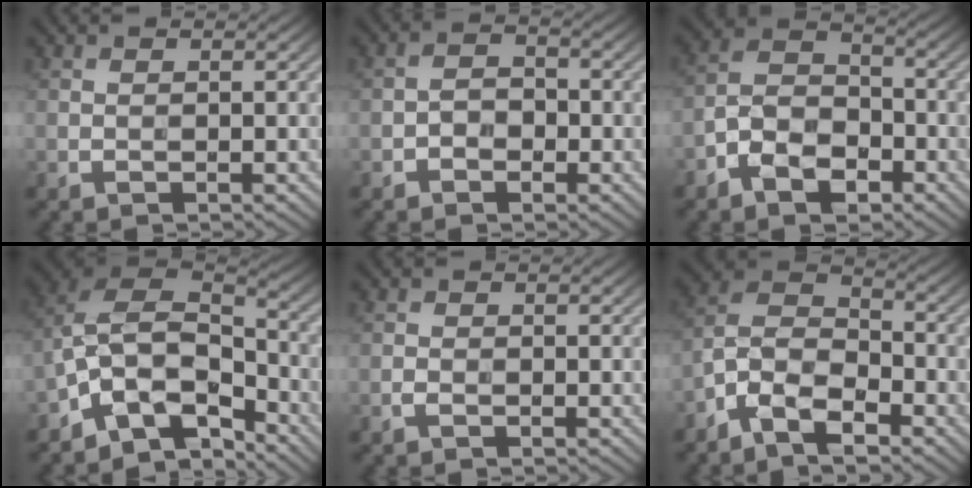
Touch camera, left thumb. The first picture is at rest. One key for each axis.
{"total": 2.5, "fx": -1.2, "fy": 1.7, "fz": 1.4, "tx": -0.022, "ty": 0.006, "tz": -0.028}
{"total": 7.6, "fx": -4.3, "fy": 4.3, "fz": 4.5, "tx": -0.087, "ty": 0.001, "tz": -0.096}
{"total": 12.3, "fx": -6.9, "fy": 6.6, "fz": 7.7, "tx": -0.149, "ty": -0.006, "tz": -0.142}
{"total": 0.9, "fx": -0.5, "fy": 0.6, "fz": 0.5, "tx": -0.012, "ty": -0.001, "tz": -0.011}
{"total": 9.4, "fx": -6.0, "fy": 4.4, "fz": 5.7, "tx": -0.113, "ty": -0.003, "tz": -0.133}